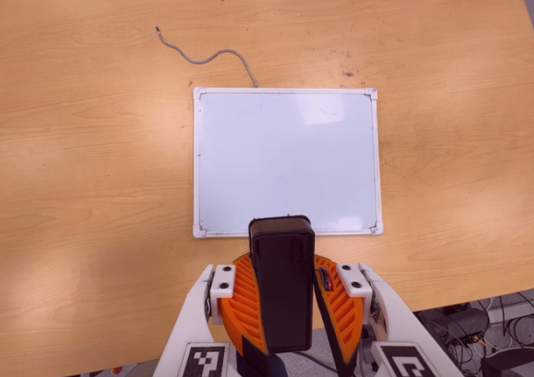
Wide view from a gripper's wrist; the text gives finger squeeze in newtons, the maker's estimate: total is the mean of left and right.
{"total": 9.9, "left": 10.1, "right": 9.7}